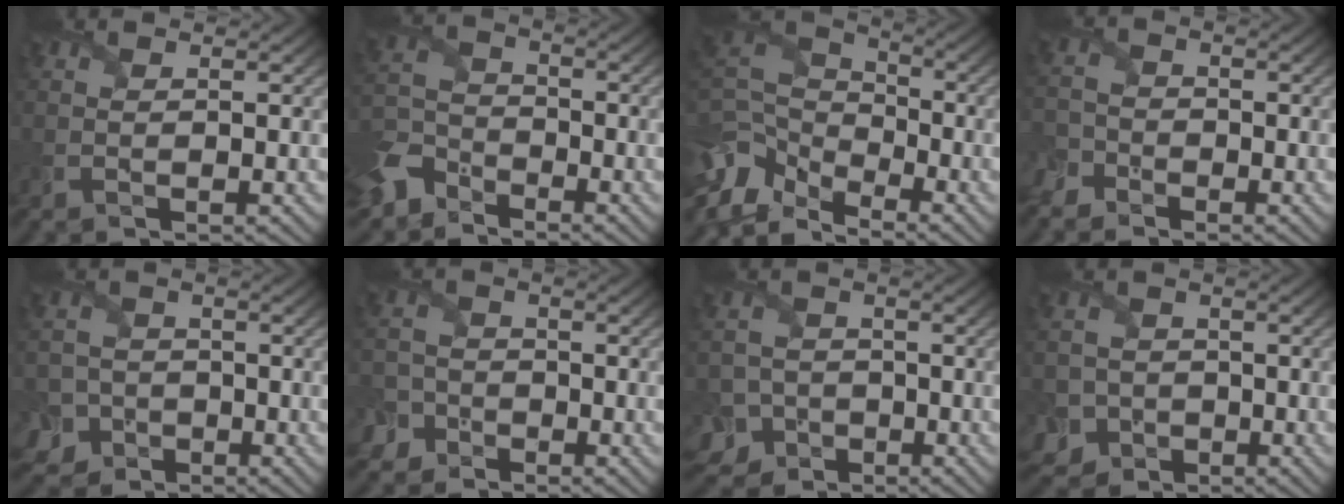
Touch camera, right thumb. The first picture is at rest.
{"total": 7.9, "force": [-5.8, 4.5, 2.9], "torque": [-0.078, -0.018, -0.136]}
{"total": 10.0, "force": [-6.0, 5.6, 5.8], "torque": [-0.157, -0.009, -0.129]}
{"total": 3.2, "force": [-2.5, 1.9, 0.4], "torque": [-0.013, -0.001, -0.062]}
{"total": 7.3, "force": [-3.6, 6.1, 1.6], "torque": [-0.038, -0.021, -0.088]}
{"total": 5.6, "force": [-3.4, 4.3, 1.2], "torque": [-0.018, -0.008, -0.083]}
{"total": 8.0, "force": [-4.3, 6.4, 1.9], "torque": [-0.043, -0.025, -0.094]}
{"total": 6.9, "force": [-3.0, 6.0, 1.4], "torque": [-0.040, -0.019, -0.075]}